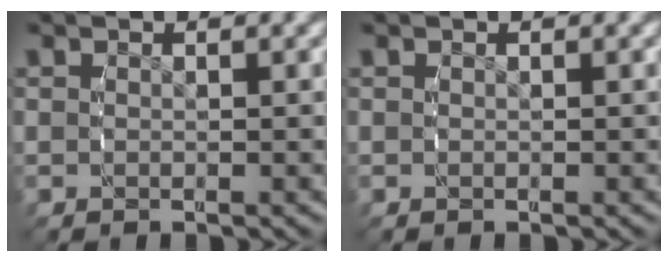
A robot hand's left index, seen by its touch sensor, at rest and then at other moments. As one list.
[{"total": 0.0}]